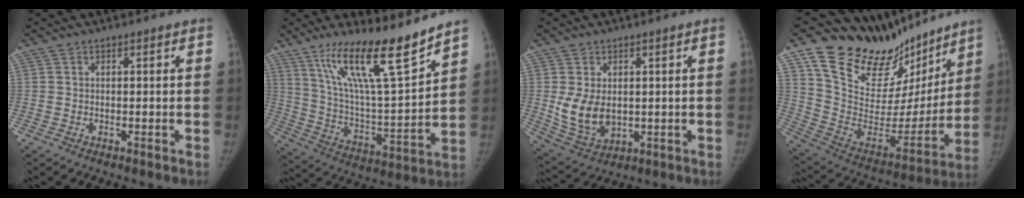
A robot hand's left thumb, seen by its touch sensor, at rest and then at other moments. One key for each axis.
{"total": 19.4, "fx": 13.7, "fy": 3.0, "fz": 13.3, "tx": -0.204, "ty": -0.079, "tz": 0.248}
{"total": 8.9, "fx": 0.5, "fy": 6.1, "fz": 6.4, "tx": -0.103, "ty": -0.019, "tz": 0.029}
{"total": 26.1, "fx": 20.3, "fy": 12.3, "fz": 11.0, "tx": -0.133, "ty": -0.101, "tz": 0.334}